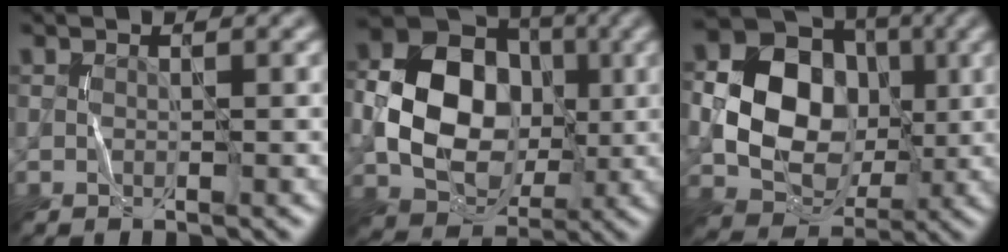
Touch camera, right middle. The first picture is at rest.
{"total": 13.7, "force": [-0.5, 10.9, 8.3], "torque": [-0.149, 0.011, -0.015]}
{"total": 15.1, "force": [0.7, 12.7, 8.0], "torque": [-0.176, 0.027, 0.006]}